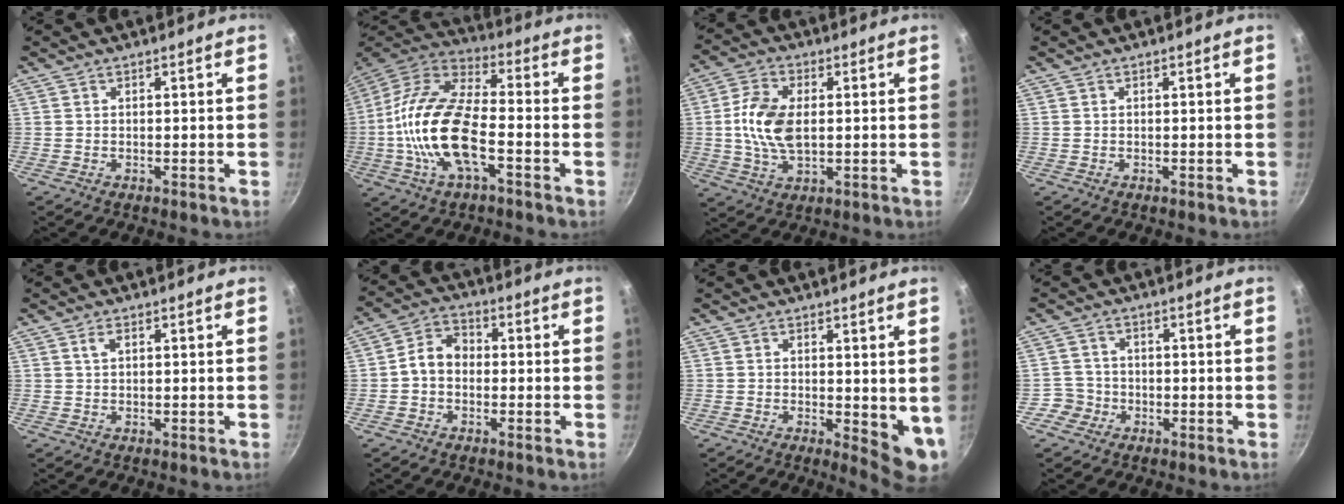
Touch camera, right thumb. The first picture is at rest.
{"total": 18.7, "force": [-4.1, 8.1, 16.4], "torque": [-0.334, 0.029, -0.079]}
{"total": 10.7, "force": [0.5, 5.9, 8.9], "torque": [-0.183, 0.002, 0.011]}
{"total": 0.0}
{"total": 1.4, "force": [0.6, 0.7, 1.0], "torque": [-0.022, 0.004, 0.013]}
{"total": 6.5, "force": [-0.8, 5.1, 4.0], "torque": [-0.055, 0.026, -0.028]}
{"total": 6.9, "force": [0.0, 2.6, 6.4], "torque": [-0.077, -0.017, 0.007]}
{"total": 3.4, "force": [-1.5, 3.1, -0.2], "torque": [0.023, 0.014, -0.035]}